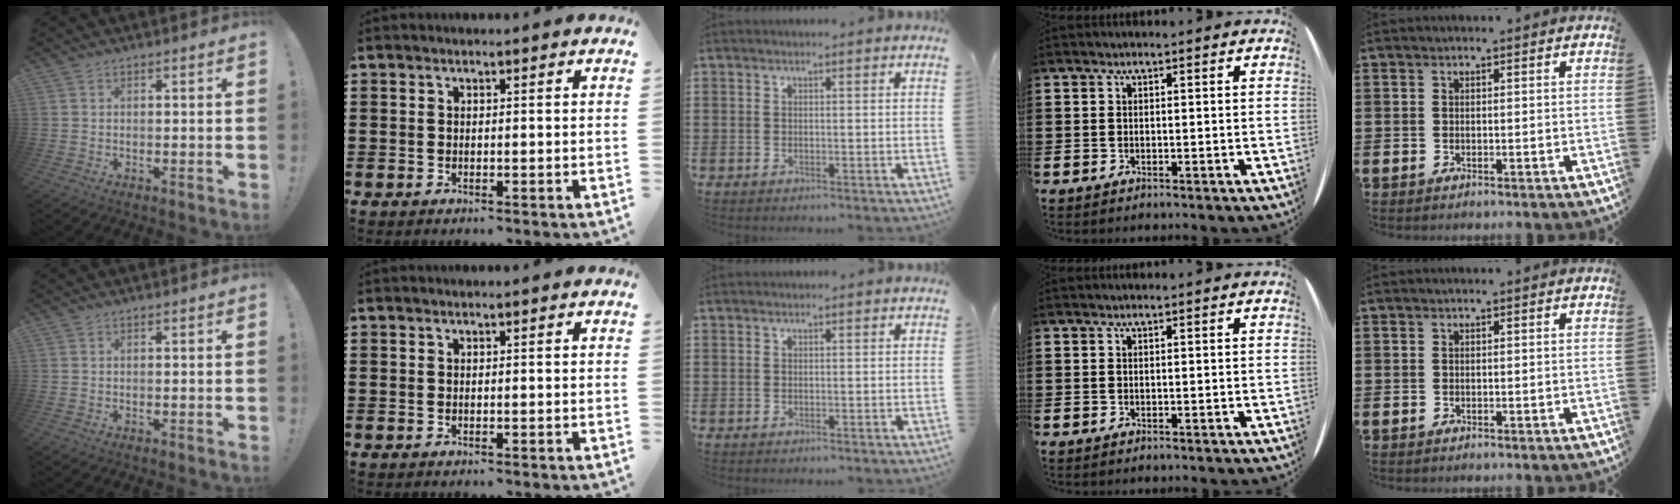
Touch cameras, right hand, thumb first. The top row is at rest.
{}